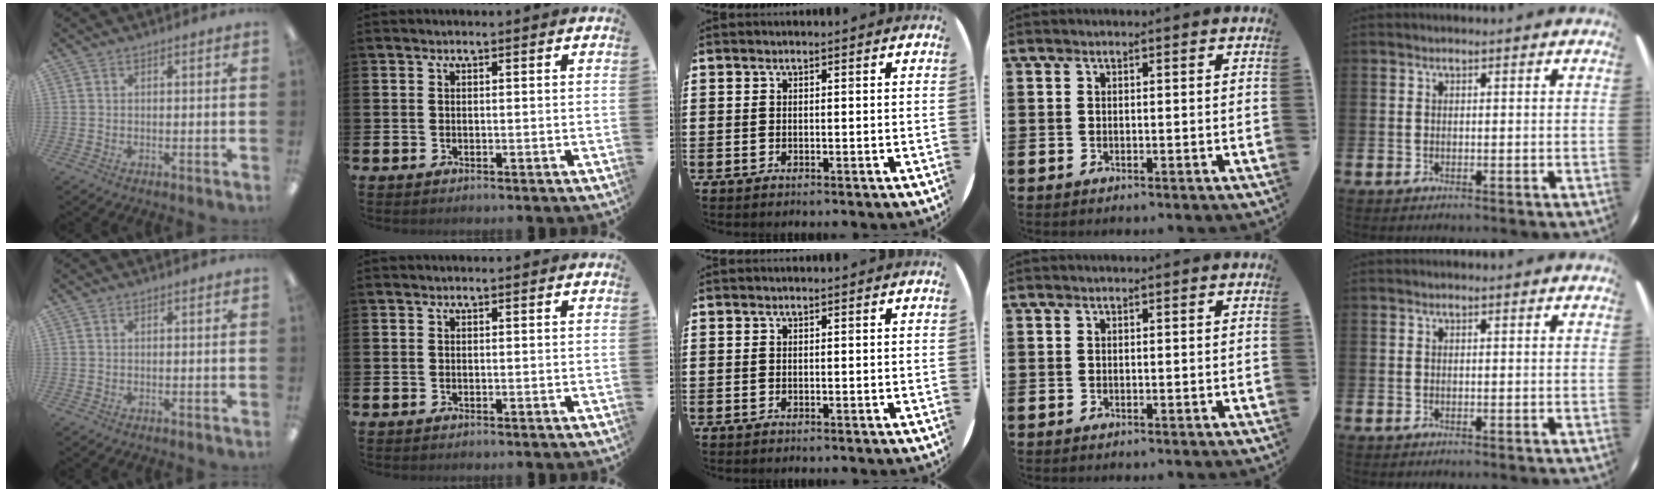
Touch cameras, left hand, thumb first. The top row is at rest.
{}